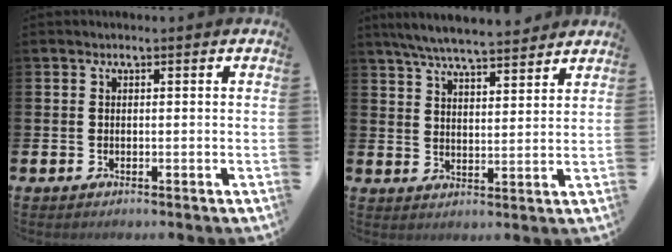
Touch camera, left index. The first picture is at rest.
{"total": 6.4, "force": [6.1, 0.6, 1.8], "torque": [-0.054, -0.029, 0.109]}